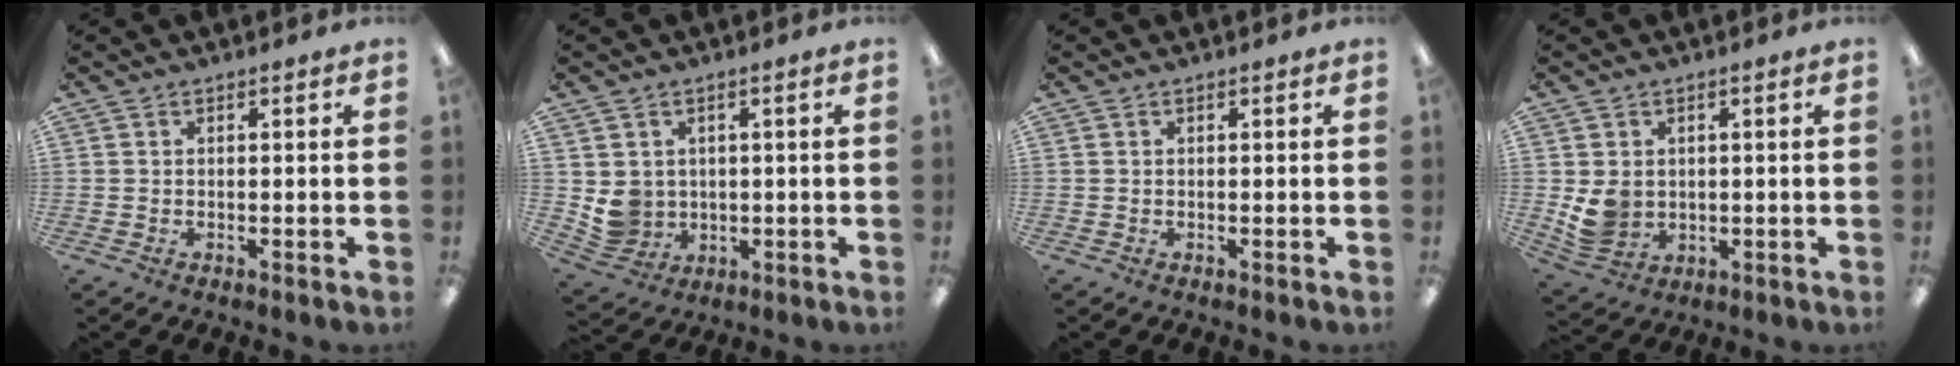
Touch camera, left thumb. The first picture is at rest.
{"total": 5.8, "force": [1.6, 5.4, 1.1], "torque": [-0.036, -0.002, 0.039]}
{"total": 0.0}
{"total": 5.7, "force": [1.2, 4.9, 2.7], "torque": [-0.052, -0.002, 0.026]}